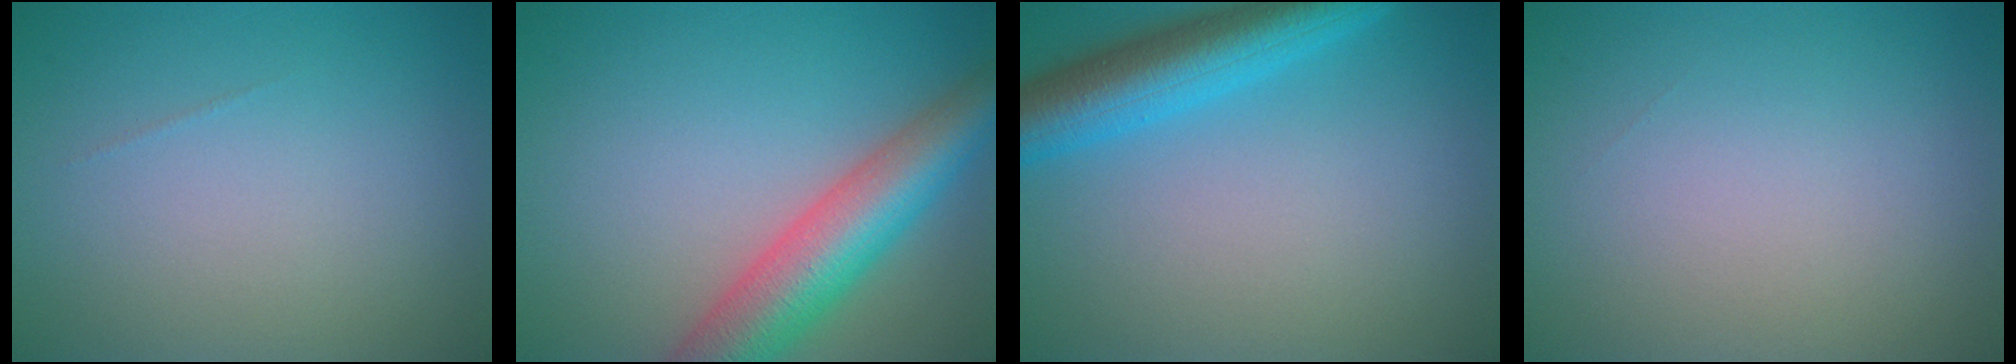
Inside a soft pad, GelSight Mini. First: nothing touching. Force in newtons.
{"total": 7.9, "press": 7.9, "slide": 0.4}
{"total": 6.3, "press": 6.3, "slide": 0.2}
{"total": 0.0}